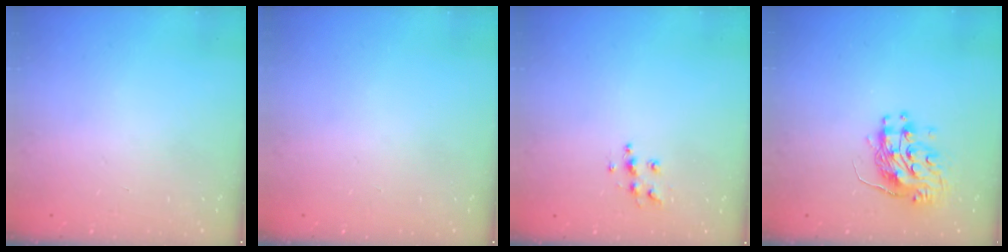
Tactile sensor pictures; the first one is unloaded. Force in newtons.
{"total": 0.0}
{"total": 6.6, "press": 6.5, "slide": 0.3}
{"total": 10.7, "press": 10.6, "slide": 1.2}